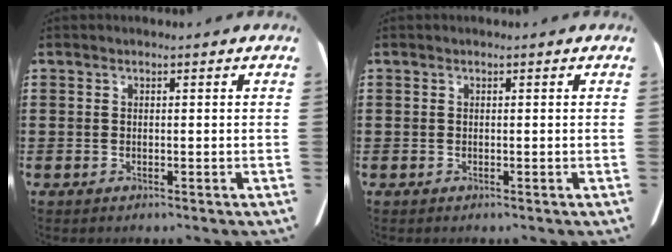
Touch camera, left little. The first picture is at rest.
{"total": 0.0}